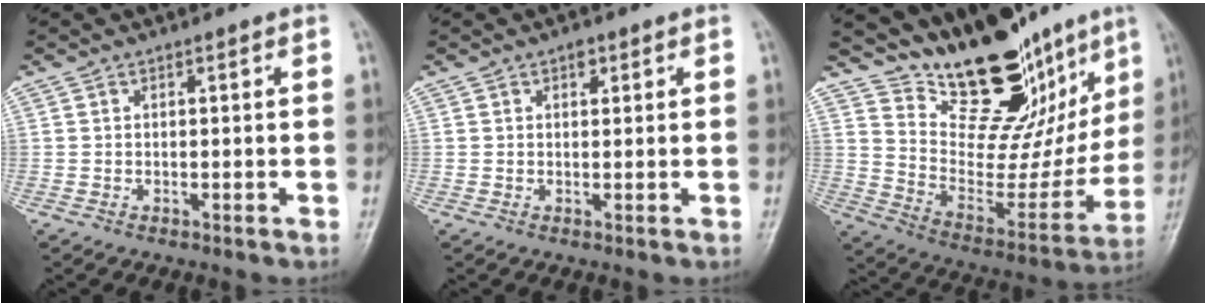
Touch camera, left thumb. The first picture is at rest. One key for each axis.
{"total": 1.6, "fx": 0.9, "fy": 1.0, "fz": 1.0, "tx": -0.005, "ty": -0.001, "tz": 0.010}
{"total": 24.1, "fx": 17.4, "fy": 10.5, "fz": 13.0, "tx": -0.133, "ty": -0.103, "tz": 0.281}